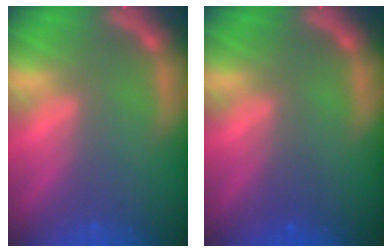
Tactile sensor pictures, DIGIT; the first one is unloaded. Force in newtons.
{"total": 1.0}